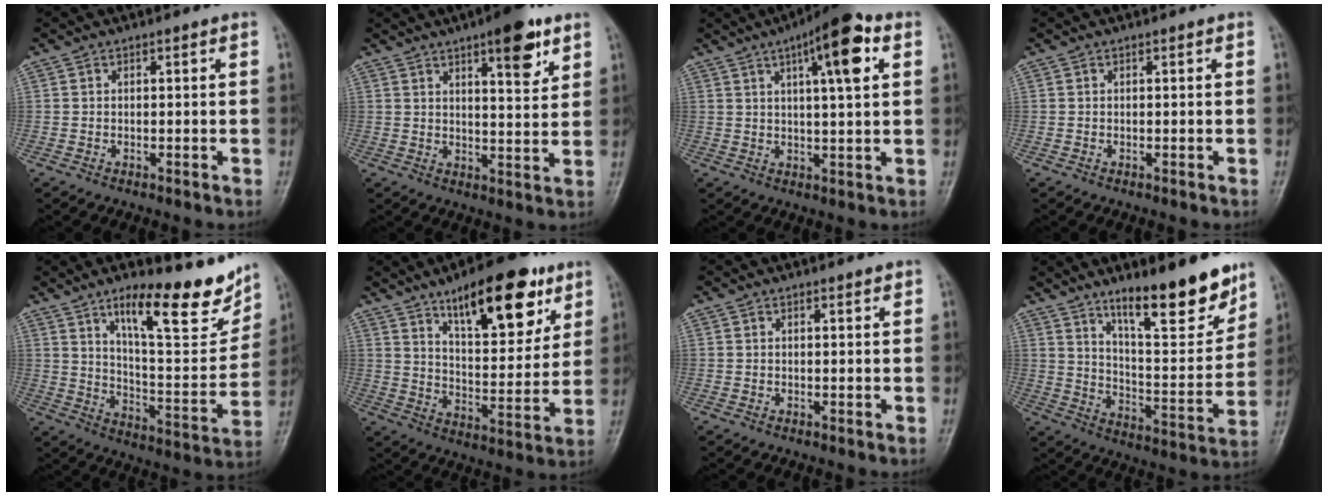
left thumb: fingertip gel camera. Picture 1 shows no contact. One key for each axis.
{"total": 9.8, "fx": 5.6, "fy": 3.0, "fz": 7.5, "tx": -0.086, "ty": -0.028, "tz": 0.077}
{"total": 11.2, "fx": 4.6, "fy": 3.0, "fz": 9.8, "tx": -0.134, "ty": 0.002, "tz": 0.064}
{"total": 0.0}
{"total": 20.0, "fx": 12.9, "fy": 5.9, "fz": 14.1, "tx": -0.160, "ty": -0.075, "tz": 0.203}
{"total": 18.9, "fx": 11.0, "fy": 7.2, "fz": 13.5, "tx": -0.157, "ty": -0.051, "tz": 0.175}
{"total": 0.8, "fx": 0.6, "fy": 0.2, "fz": 0.5, "tx": -0.007, "ty": -0.003, "tz": 0.008}
{"total": 17.8, "fx": 12.4, "fy": 5.1, "fz": 11.7, "tx": -0.128, "ty": -0.085, "tz": 0.200}